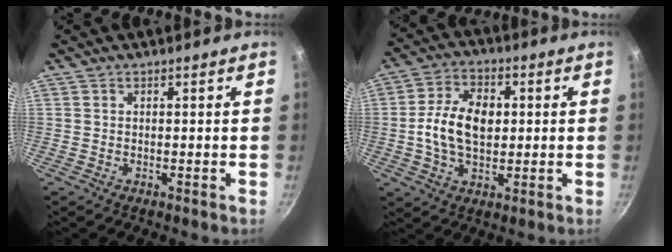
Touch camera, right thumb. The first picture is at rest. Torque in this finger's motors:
{"motor_torque": [0.03, -0.07, 1.28, -0.36, 0.10]}